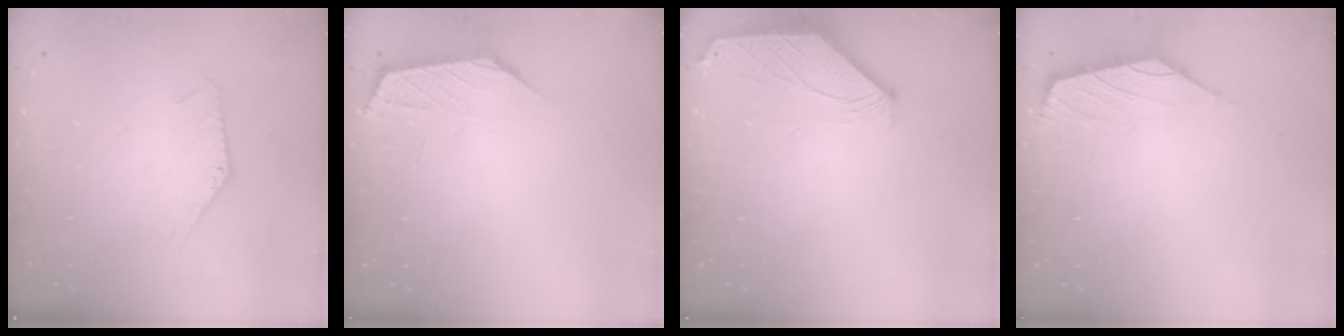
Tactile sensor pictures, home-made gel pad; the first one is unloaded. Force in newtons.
{"total": 1.0, "press": 0.9, "slide": 0.4}
{"total": 1.0, "press": 1.0, "slide": 0.3}
{"total": 1.6, "press": 1.4, "slide": 0.7}